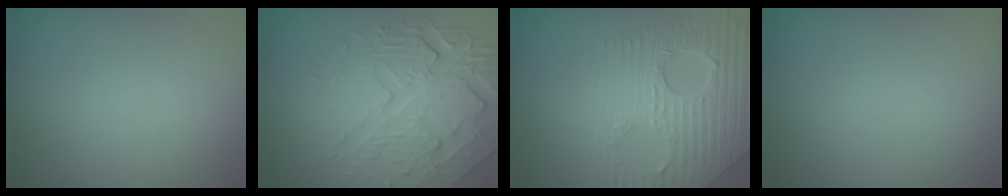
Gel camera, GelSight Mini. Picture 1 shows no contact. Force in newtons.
{"total": 7.8, "press": 5.5, "slide": 5.5}
{"total": 8.9, "press": 6.0, "slide": 6.5}
{"total": 0.0}